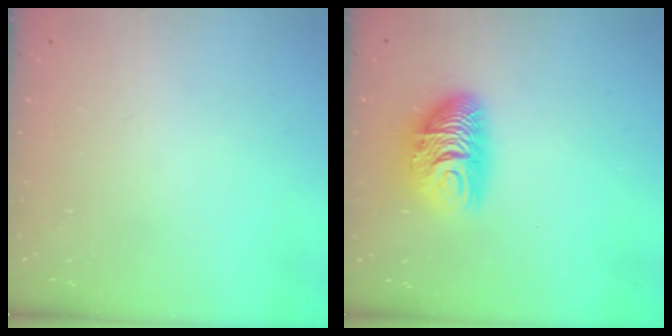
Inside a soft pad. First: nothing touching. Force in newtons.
{"total": 10.2, "press": 10.1, "slide": 0.6}